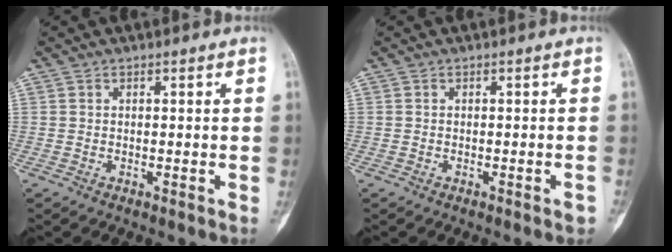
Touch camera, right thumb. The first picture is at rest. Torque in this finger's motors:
{"motor_torque": [0.29, -0.10, 0.29, -0.24, 0.06]}